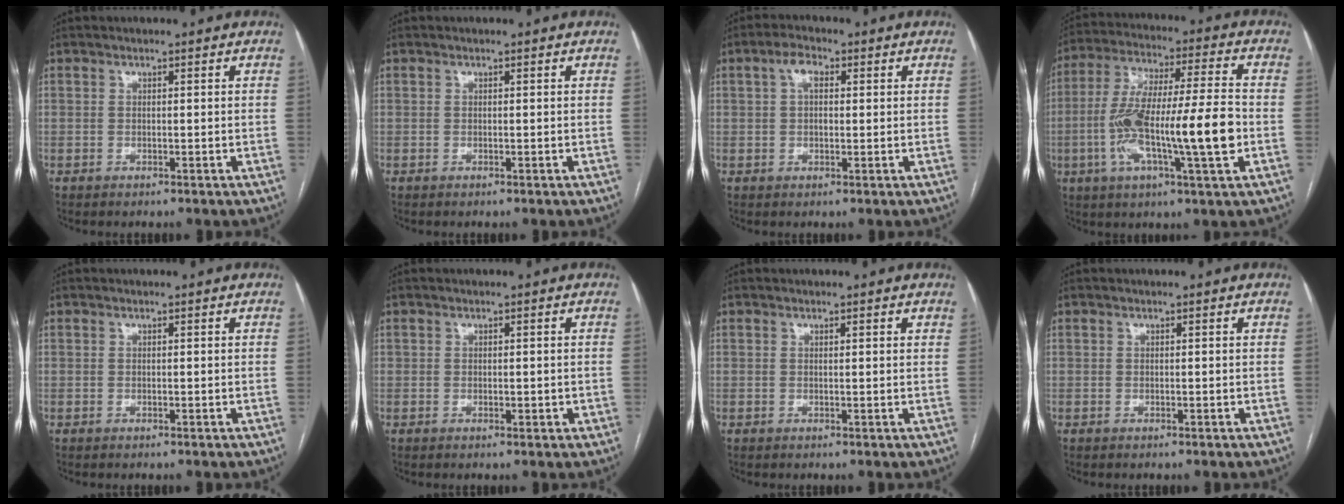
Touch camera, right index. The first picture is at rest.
{"total": 0.0}
{"total": 3.6, "force": [1.0, 2.1, 2.7], "torque": [-0.054, 0.019, 0.018]}
{"total": 17.8, "force": [-3.6, 1.7, 17.4], "torque": [-0.324, 0.008, -0.062]}
{"total": 0.0}
{"total": 1.3, "force": [-0.1, 0.9, 0.8], "torque": [-0.011, 0.005, 0.002]}
{"total": 0.8, "force": [0.7, 0.2, 0.5], "torque": [-0.009, 0.004, 0.005]}
{"total": 0.0}